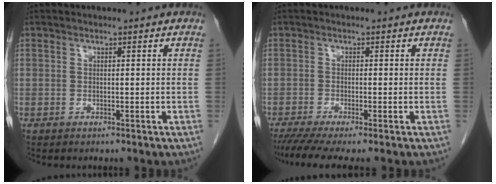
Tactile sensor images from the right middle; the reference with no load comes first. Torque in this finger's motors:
{"motor_torque": [0.89, -0.71, 0.09, 0.03]}